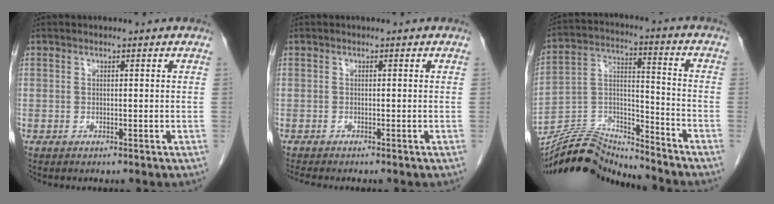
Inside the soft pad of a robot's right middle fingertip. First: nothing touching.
{"total": 2.7, "force": [-2.4, 0.2, 1.2], "torque": [-0.021, -0.007, -0.036]}
{"total": 13.2, "force": [-13.2, 0.1, 0.7], "torque": [-0.017, 0.037, -0.243]}